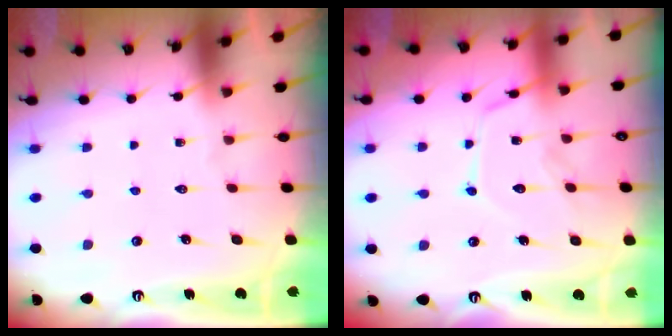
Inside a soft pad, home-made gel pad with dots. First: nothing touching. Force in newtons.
{"total": 12.9, "press": 12.9, "slide": 1.0}